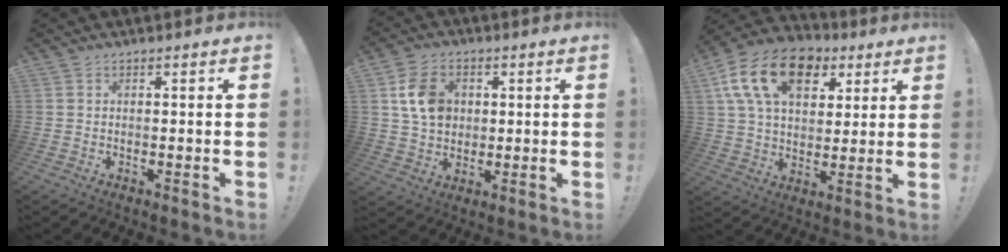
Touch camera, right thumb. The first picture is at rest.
{"total": 11.5, "force": [2.9, 9.2, 6.3], "torque": [-0.092, 0.001, 0.059]}
{"total": 19.6, "force": [8.6, 12.3, 12.6], "torque": [-0.215, -0.022, 0.159]}